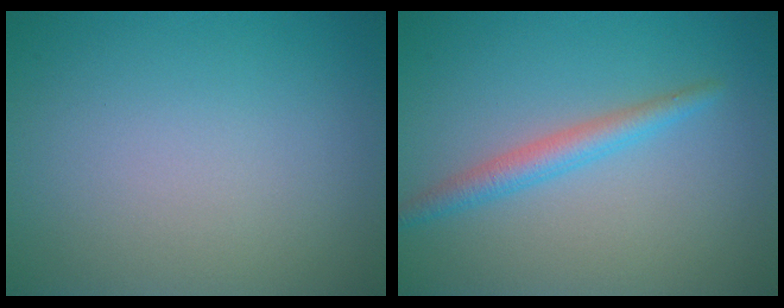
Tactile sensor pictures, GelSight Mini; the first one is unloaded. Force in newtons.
{"total": 2.4, "press": 2.4, "slide": 0.1}